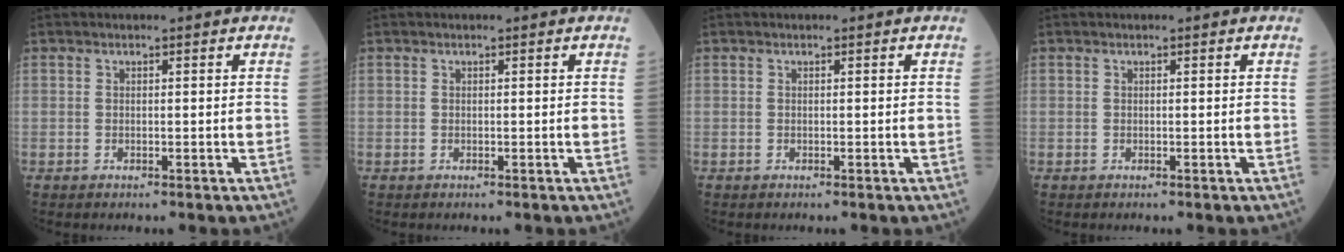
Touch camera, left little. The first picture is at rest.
{"total": 0.0}
{"total": 0.0}
{"total": 0.0}